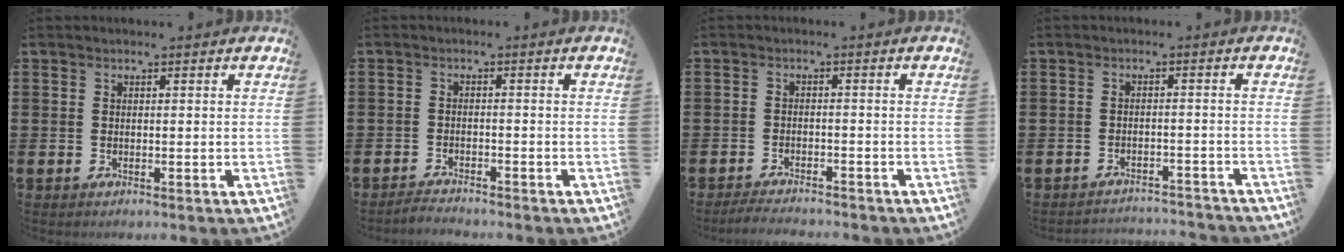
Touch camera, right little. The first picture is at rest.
{"total": 1.6, "force": [-1.6, 0.0, -0.1], "torque": [-0.004, 0.004, -0.034]}
{"total": 2.1, "force": [-2.1, 0.0, 0.2], "torque": [-0.006, 0.004, -0.043]}
{"total": 2.0, "force": [-2.0, 0.0, -0.1], "torque": [-0.004, 0.004, -0.045]}